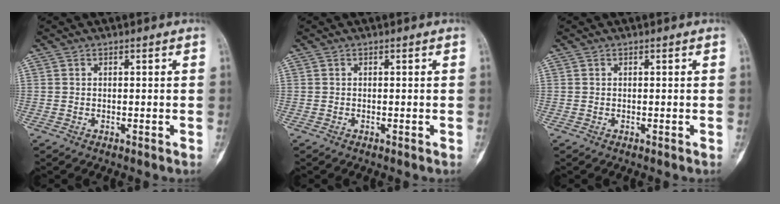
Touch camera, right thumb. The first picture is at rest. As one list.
[{"total": 0.0}, {"total": 0.0}]